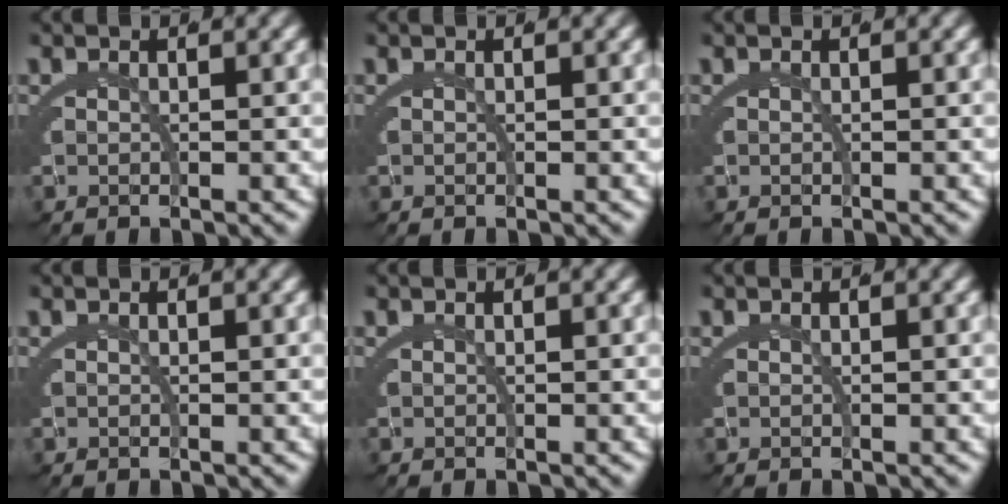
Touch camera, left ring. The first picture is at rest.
{"total": 0.0}
{"total": 0.0}
{"total": 0.0}
{"total": 0.0}
{"total": 0.0}